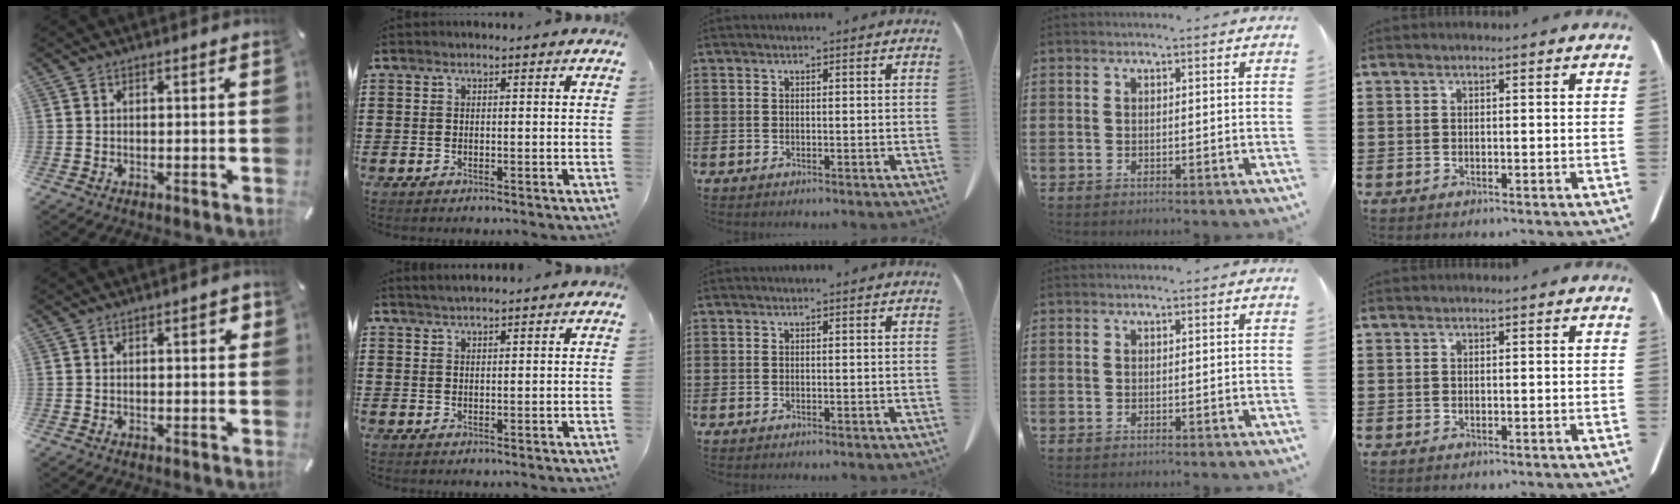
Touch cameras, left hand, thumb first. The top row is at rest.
{"thumb": {"total": 2.2, "force": [0.6, 0.8, 1.9], "torque": [-0.022, 0.002, 0.004]}, "index": {"total": 1.5, "force": [1.4, 0.0, 0.6], "torque": [-0.013, 0.001, 0.027]}}